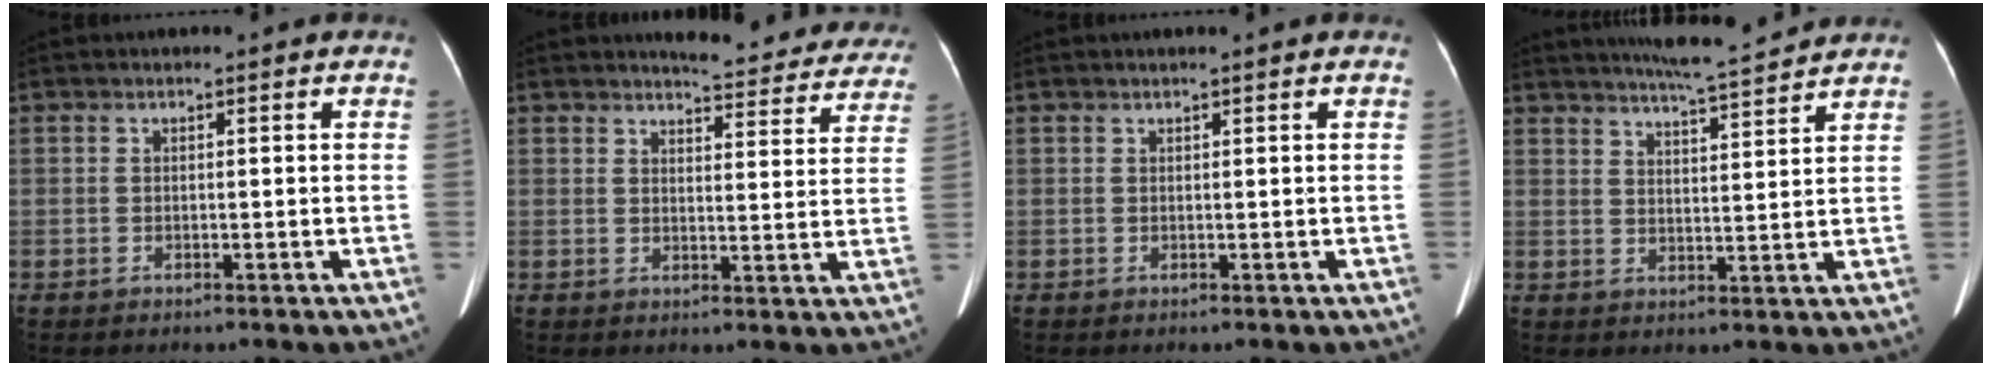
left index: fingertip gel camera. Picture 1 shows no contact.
{"total": 14.4, "force": [13.5, 3.1, 3.6], "torque": [-0.013, -0.034, 0.134]}
{"total": 0.9, "force": [0.7, -0.1, 0.5], "torque": [-0.009, 0.008, 0.014]}
{"total": 9.9, "force": [9.1, 0.0, 3.7], "torque": [-0.064, 0.007, 0.131]}